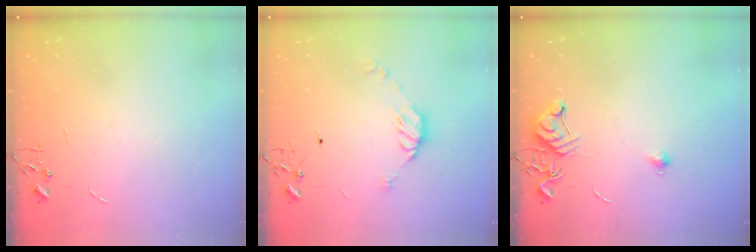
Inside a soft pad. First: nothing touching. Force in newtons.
{"total": 8.5, "press": 8.5, "slide": 0.9}
{"total": 7.8, "press": 7.7, "slide": 0.8}